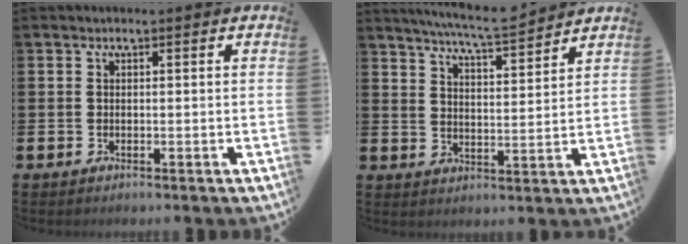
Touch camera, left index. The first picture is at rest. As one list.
[{"total": 6.6, "force": [6.4, -0.4, 1.7], "torque": [-0.052, -0.036, 0.113]}]